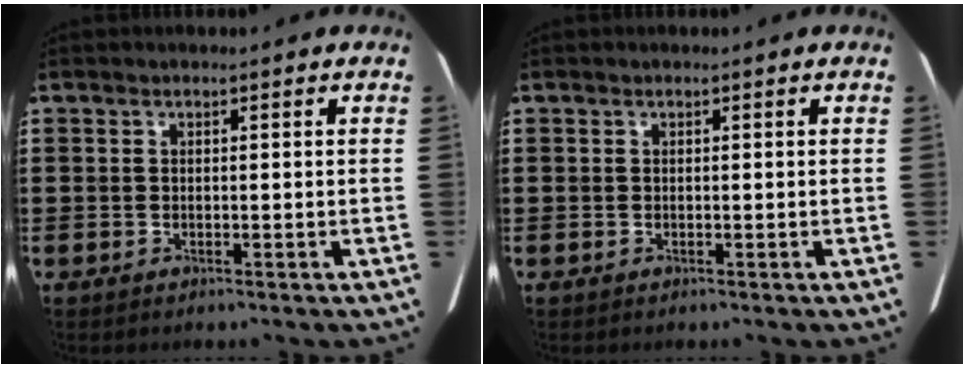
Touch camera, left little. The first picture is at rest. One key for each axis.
{"total": 0.0}